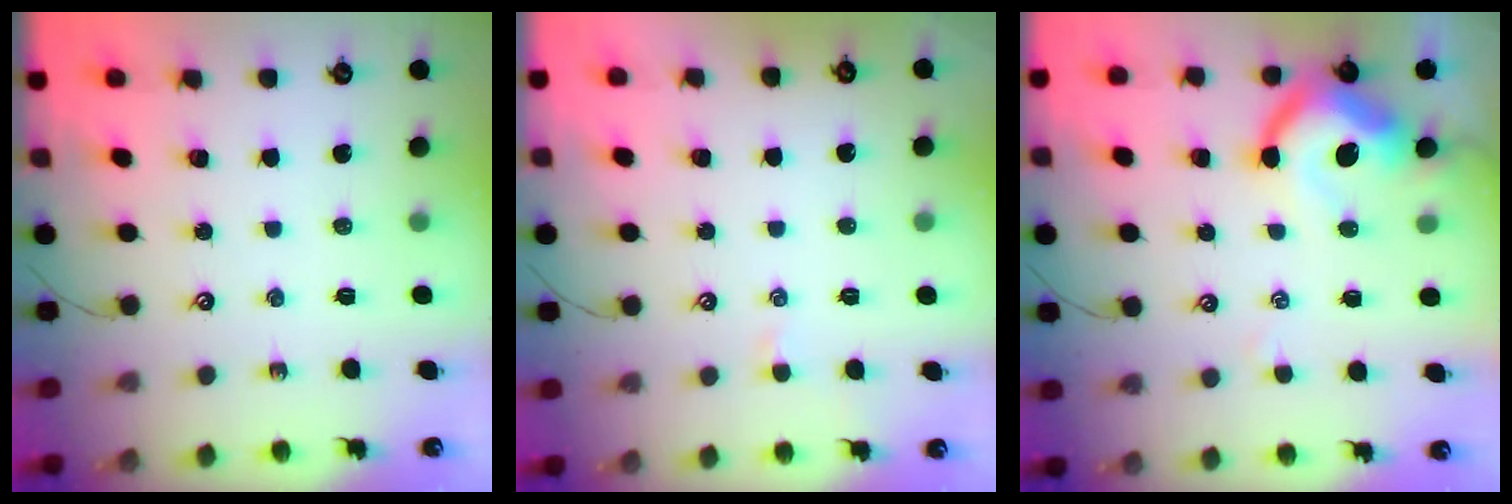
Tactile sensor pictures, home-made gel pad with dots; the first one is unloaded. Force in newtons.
{"total": 1.2, "press": 1.1, "slide": 0.4}
{"total": 8.3, "press": 8.2, "slide": 1.4}